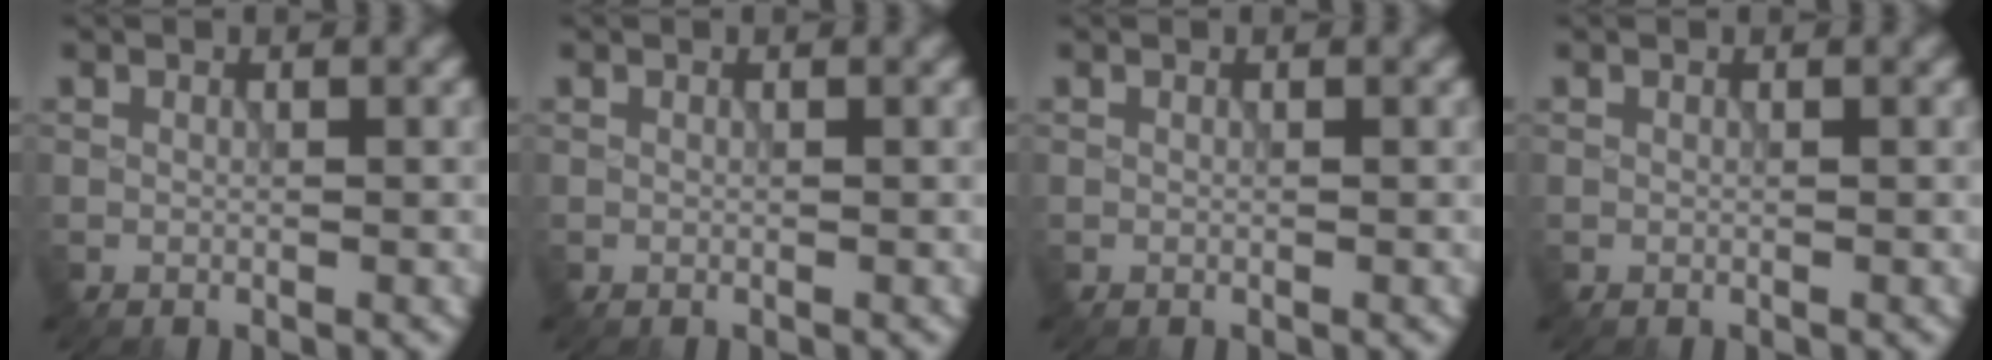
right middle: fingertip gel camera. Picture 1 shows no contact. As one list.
[{"total": 0.0}, {"total": 0.0}, {"total": 0.0}]